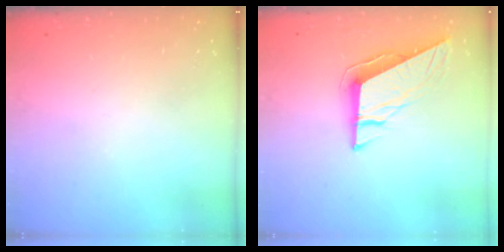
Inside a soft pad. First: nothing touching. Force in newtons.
{"total": 9.1, "press": 9.1, "slide": 0.3}